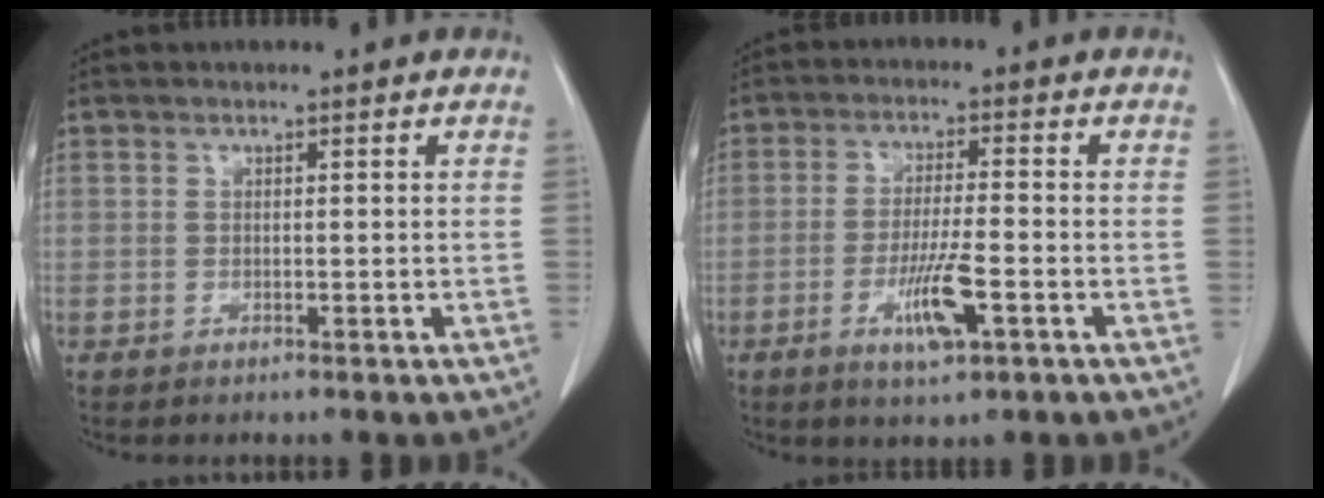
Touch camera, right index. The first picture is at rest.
{"total": 7.0, "force": [-2.9, 0.8, 6.3], "torque": [-0.119, -0.010, -0.049]}